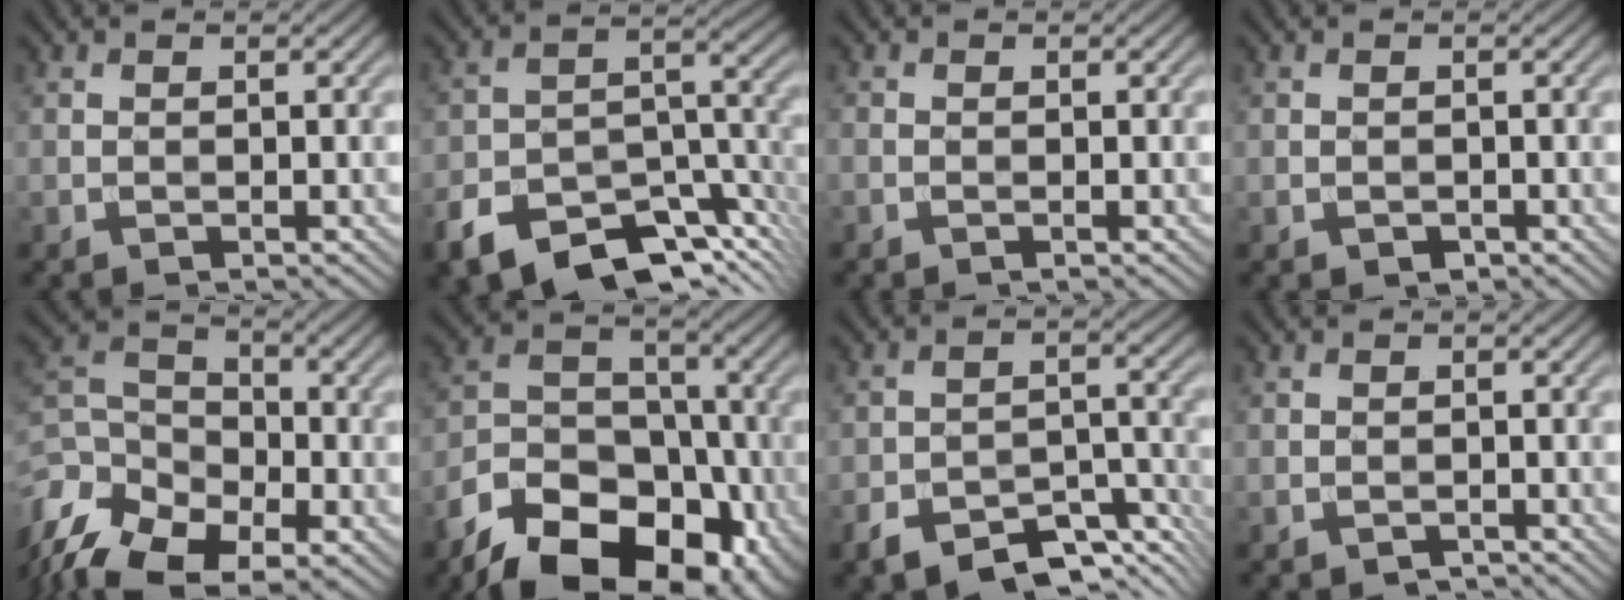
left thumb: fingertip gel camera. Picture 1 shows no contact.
{"total": 12.6, "force": [-9.0, 5.9, 6.6], "torque": [-0.118, -0.016, -0.153]}
{"total": 0.6, "force": [-0.4, 0.2, 0.3], "torque": [-0.010, -0.002, -0.010]}
{"total": 0.8, "force": [-0.4, 0.7, 0.3], "torque": [-0.003, -0.005, -0.006]}
{"total": 16.0, "force": [-9.4, 10.1, 8.1], "torque": [-0.228, -0.036, -0.149]}
{"total": 18.2, "force": [-11.2, 10.9, 9.5], "torque": [-0.176, -0.042, -0.183]}
{"total": 8.1, "force": [-5.7, 3.8, 4.3], "torque": [-0.065, -0.007, -0.106]}
{"total": 0.9, "force": [-0.8, 0.4, 0.3], "torque": [-0.005, -0.002, -0.014]}